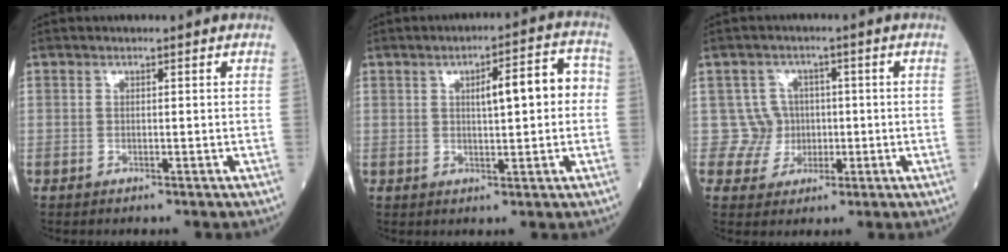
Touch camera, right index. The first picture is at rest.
{"total": 7.4, "force": [0.9, 1.7, 7.1], "torque": [-0.102, 0.028, 0.015]}
{"total": 4.8, "force": [0.1, 4.7, -0.5], "torque": [0.029, 0.013, 0.002]}